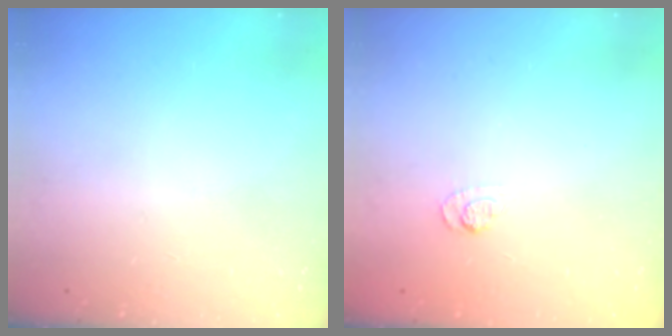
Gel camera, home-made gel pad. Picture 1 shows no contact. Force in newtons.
{"total": 3.6, "press": 3.3, "slide": 1.4}